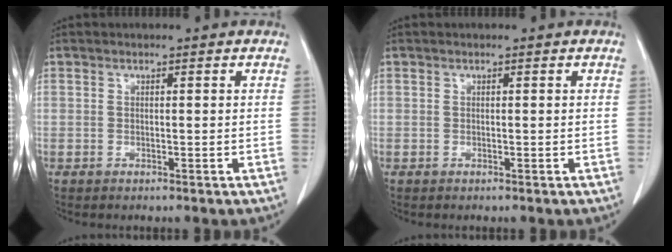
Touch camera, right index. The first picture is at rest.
{"total": 0.0}